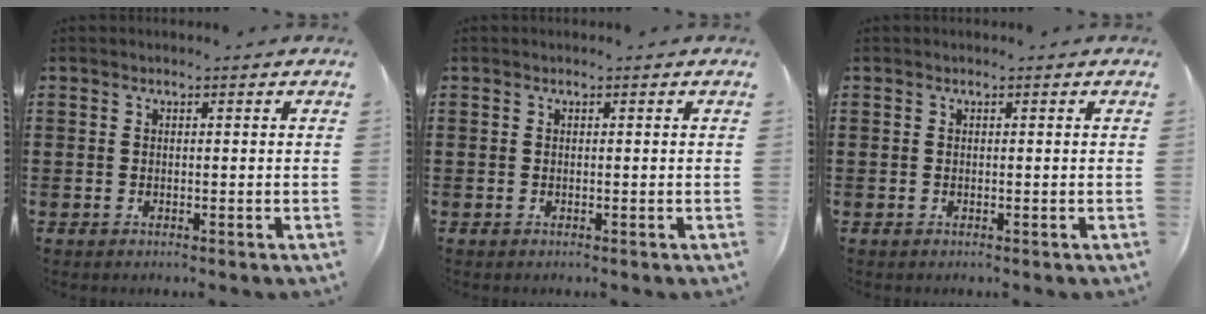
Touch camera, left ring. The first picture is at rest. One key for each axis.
{"total": 0.0}
{"total": 0.0}